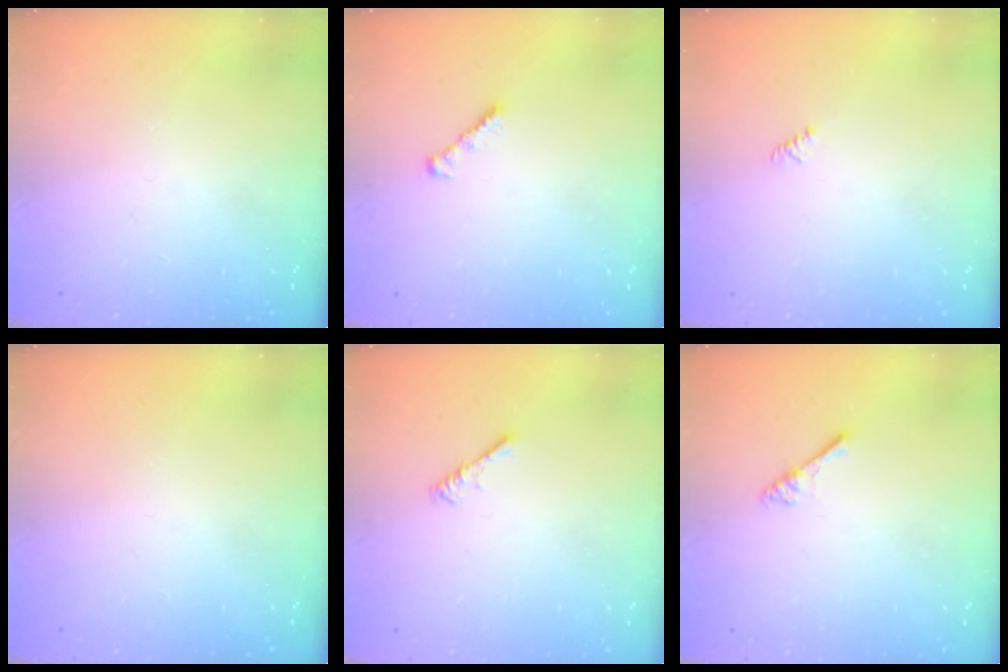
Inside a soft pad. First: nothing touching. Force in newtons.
{"total": 2.5, "press": 2.4, "slide": 0.6}
{"total": 1.1, "press": 1.1, "slide": 0.3}
{"total": 0.0}
{"total": 0.9, "press": 0.9, "slide": 0.3}
{"total": 2.5, "press": 2.5, "slide": 0.4}